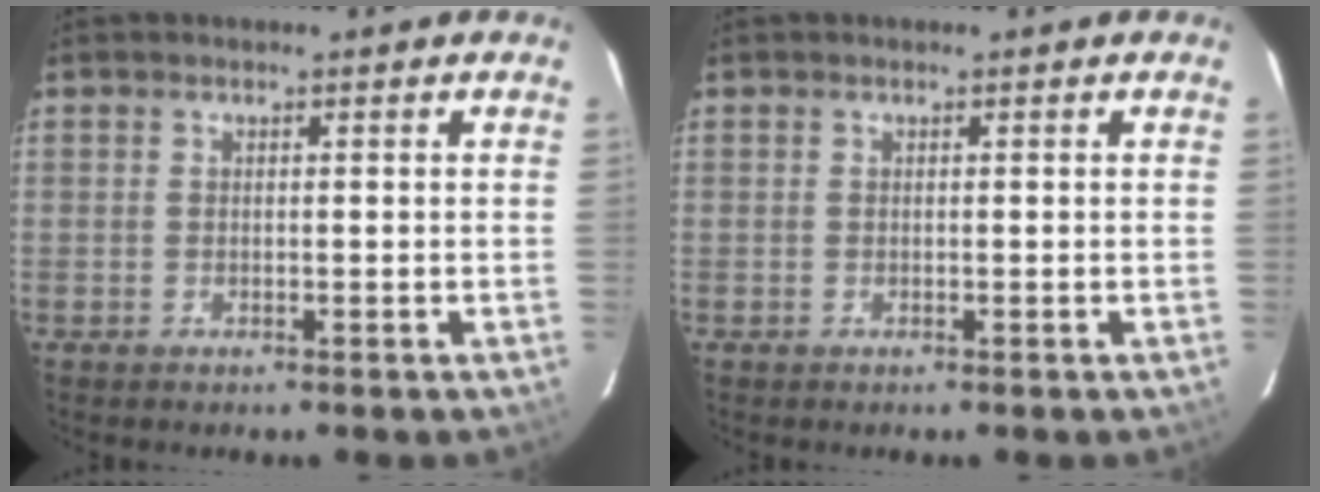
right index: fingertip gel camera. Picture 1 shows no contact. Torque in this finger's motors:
{"motor_torque": [-0.04, 0.03, 0.01, 0.00]}